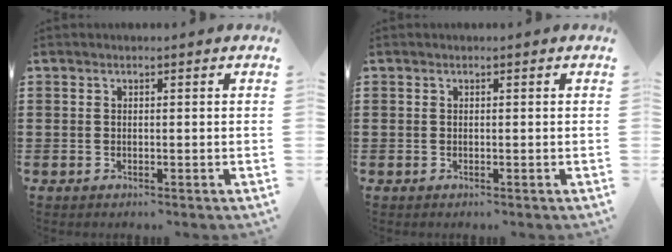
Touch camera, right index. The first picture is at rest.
{"total": 0.0}